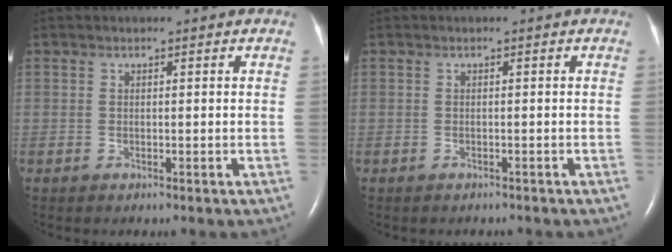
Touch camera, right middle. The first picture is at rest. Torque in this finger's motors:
{"motor_torque": [0.14, -0.36, 0.00, 0.00]}